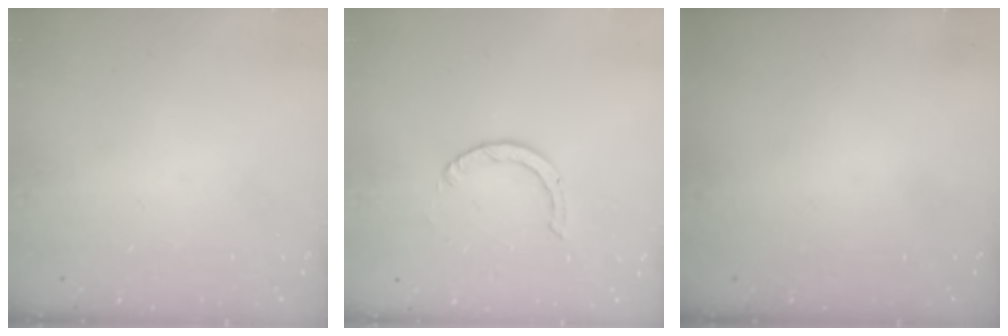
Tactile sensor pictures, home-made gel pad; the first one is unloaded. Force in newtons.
{"total": 0.9, "press": 0.9, "slide": 0.1}
{"total": 0.0}